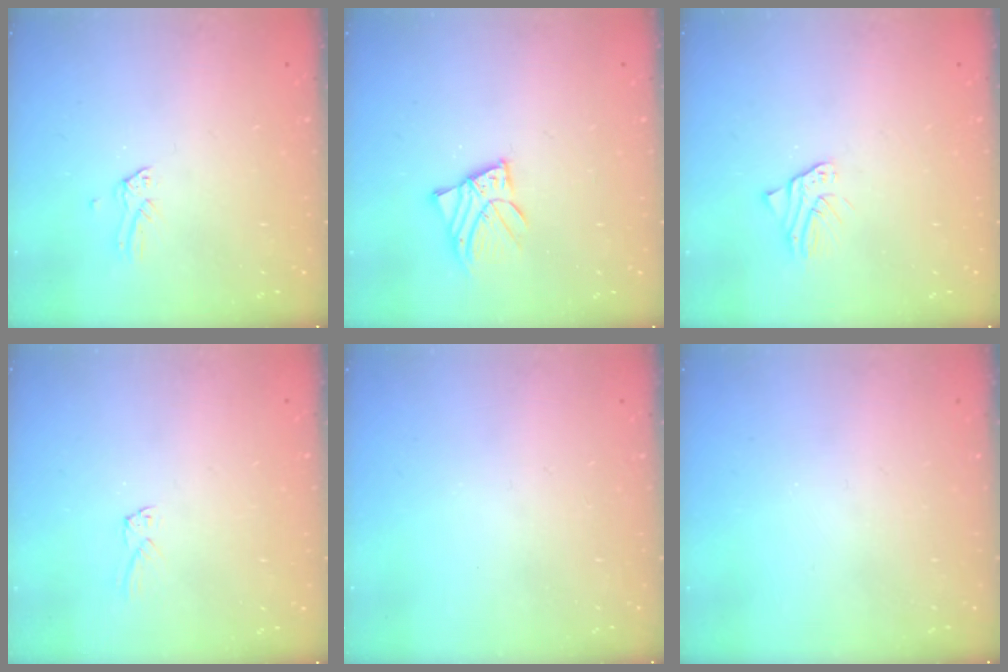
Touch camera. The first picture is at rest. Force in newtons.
{"total": 5.2, "press": 5.2, "slide": 0.6}
{"total": 2.5, "press": 2.4, "slide": 0.3}
{"total": 2.3, "press": 2.3, "slide": 0.3}
{"total": 0.0}
{"total": 0.0}